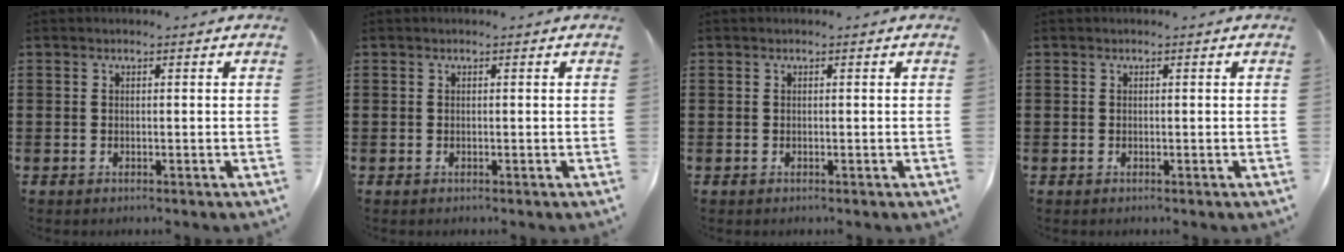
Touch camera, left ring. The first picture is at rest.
{"total": 0.0}
{"total": 0.0}
{"total": 0.0}